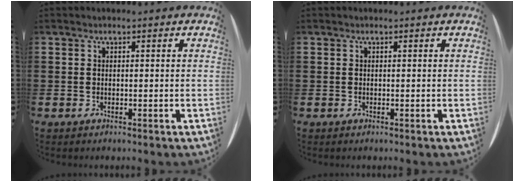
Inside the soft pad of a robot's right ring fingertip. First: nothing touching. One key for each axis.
{"total": 0.0}